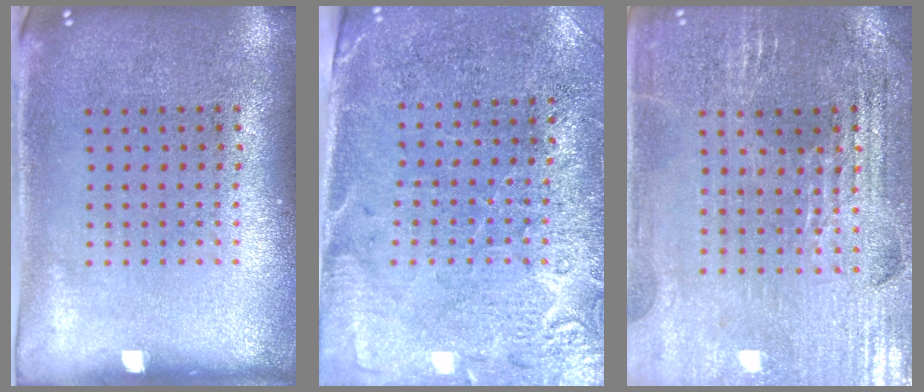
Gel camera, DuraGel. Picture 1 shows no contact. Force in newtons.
{"total": 2.8, "press": 2.5, "slide": 1.1}
{"total": 2.9, "press": 2.8, "slide": 0.5}